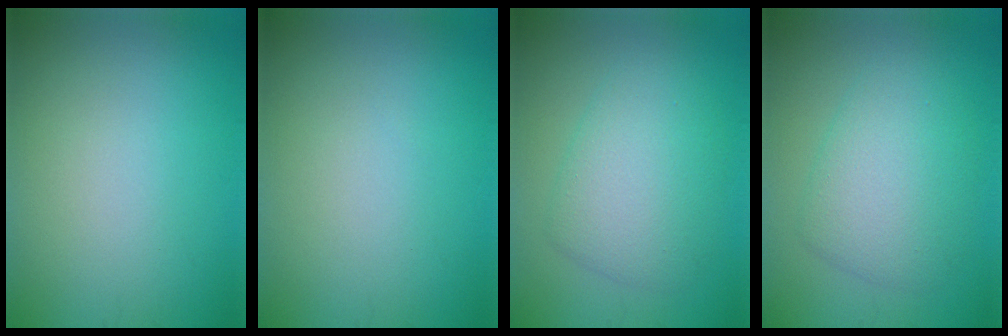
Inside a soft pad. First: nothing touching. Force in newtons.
{"total": 0.0}
{"total": 4.8, "press": 4.8, "slide": 0.2}
{"total": 4.8, "press": 4.8, "slide": 0.2}